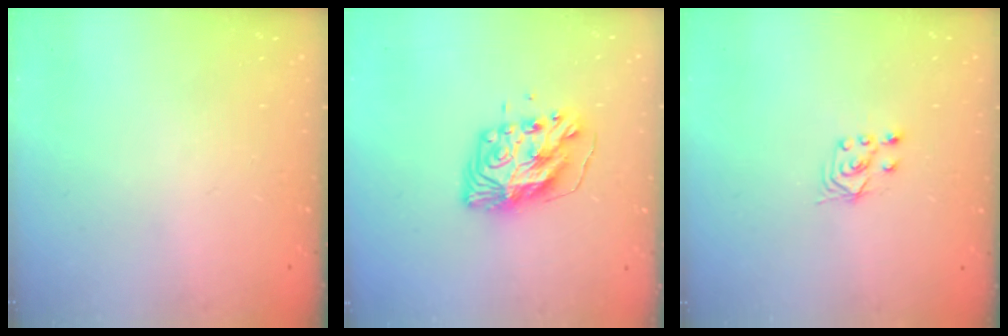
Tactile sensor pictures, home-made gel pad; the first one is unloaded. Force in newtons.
{"total": 10.5, "press": 10.4, "slide": 1.0}
{"total": 3.0, "press": 2.8, "slide": 0.9}